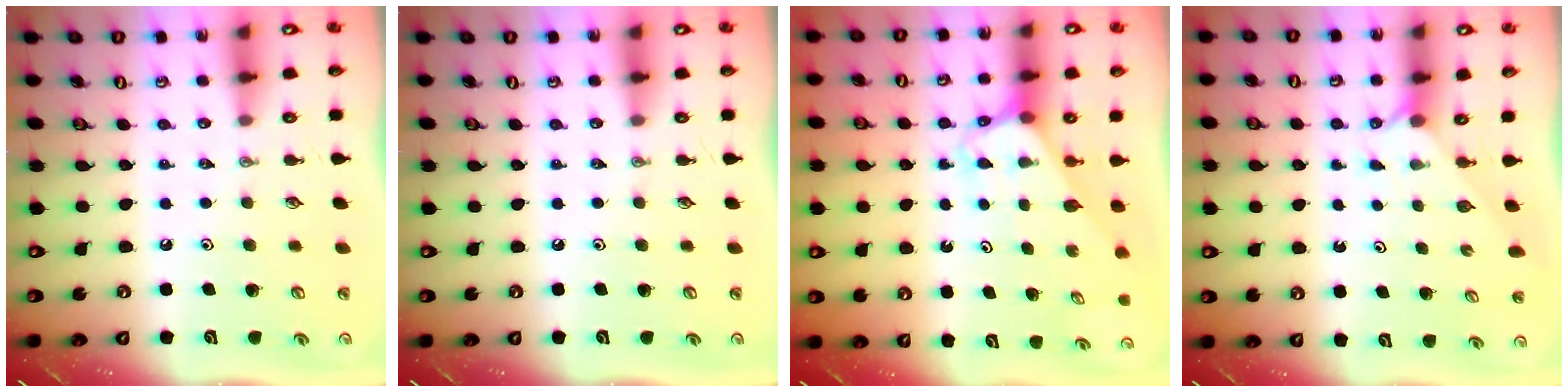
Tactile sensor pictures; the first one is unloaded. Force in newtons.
{"total": 0.0}
{"total": 3.2, "press": 3.2, "slide": 0.2}
{"total": 1.2, "press": 1.2, "slide": 0.2}